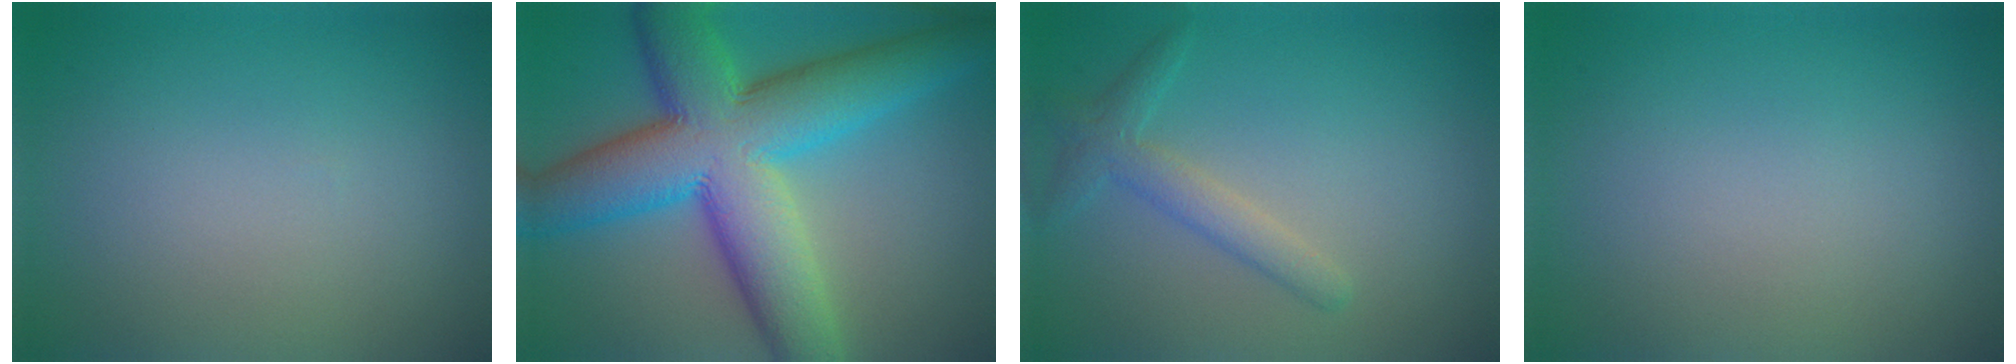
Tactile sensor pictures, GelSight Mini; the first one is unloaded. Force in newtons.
{"total": 13.1, "press": 13.1, "slide": 0.1}
{"total": 2.4, "press": 2.4, "slide": 0.2}
{"total": 0.0}